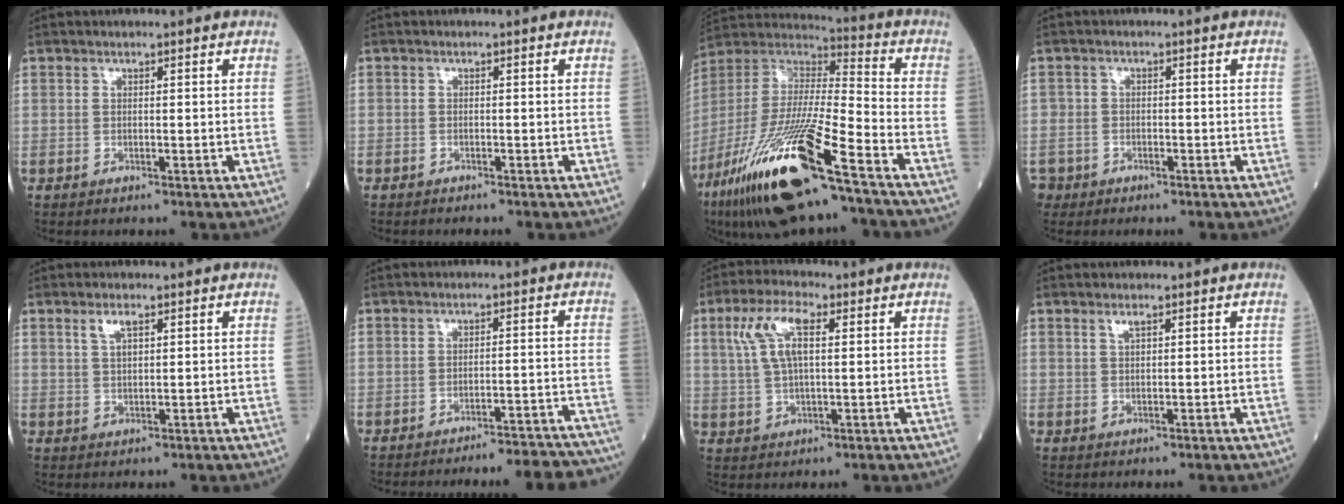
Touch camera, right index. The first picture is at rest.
{"total": 0.9, "force": [-0.8, 0.3, 0.2], "torque": [-0.005, 0.000, -0.012]}
{"total": 23.9, "force": [-14.6, 2.7, 18.7], "torque": [-0.398, -0.055, -0.272]}
{"total": 3.9, "force": [-2.1, 3.3, -0.1], "torque": [0.000, 0.009, -0.041]}
{"total": 2.9, "force": [1.6, 1.0, 2.2], "torque": [-0.046, 0.004, 0.033]}
{"total": 12.6, "force": [-12.2, 0.9, 3.0], "torque": [-0.010, 0.012, -0.140]}
{"total": 8.0, "force": [2.7, 2.6, 7.1], "torque": [-0.153, 0.017, 0.054]}
{"total": 1.4, "force": [0.9, 0.3, 1.0], "torque": [-0.021, 0.002, 0.019]}